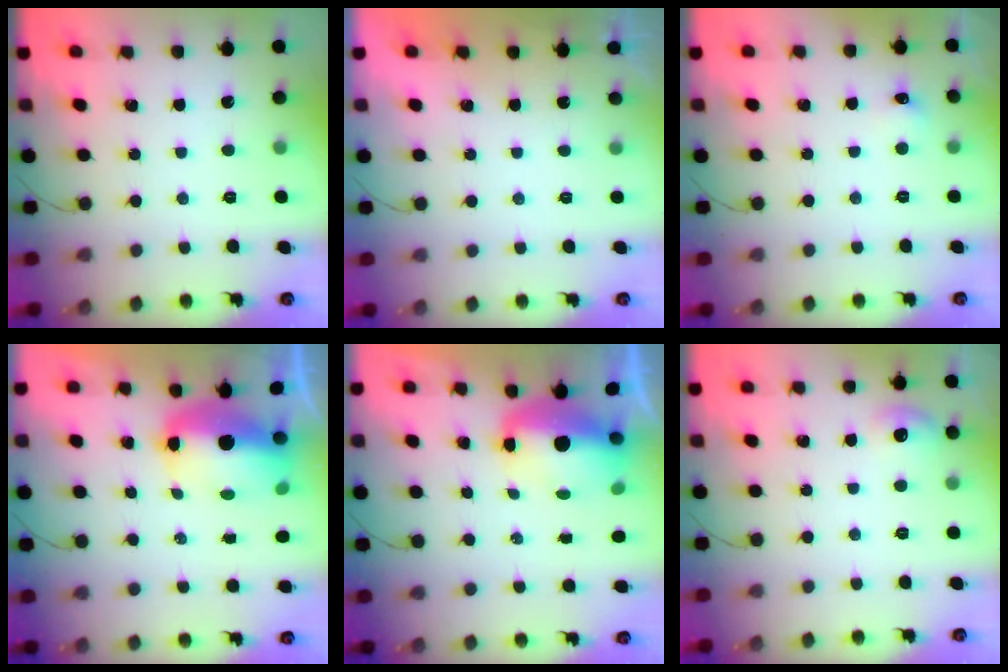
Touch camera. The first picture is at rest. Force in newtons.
{"total": 0.0}
{"total": 4.6, "press": 4.4, "slide": 1.4}
{"total": 10.5, "press": 10.4, "slide": 1.6}
{"total": 9.8, "press": 9.6, "slide": 1.9}
{"total": 5.9, "press": 5.7, "slide": 1.5}